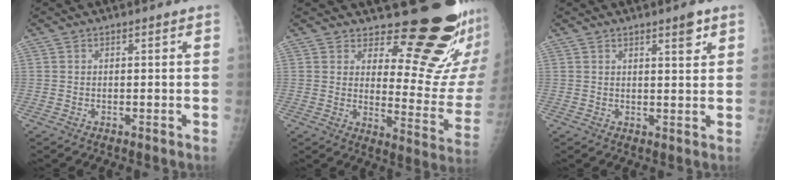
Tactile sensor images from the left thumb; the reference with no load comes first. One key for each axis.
{"total": 18.0, "fx": 14.7, "fy": 5.6, "fz": 8.7, "tx": -0.064, "ty": -0.147, "tz": 0.184}
{"total": 3.5, "fx": 2.2, "fy": 0.8, "fz": 2.6, "tx": -0.032, "ty": -0.013, "tz": 0.032}